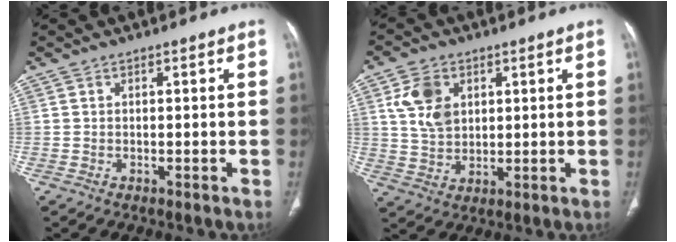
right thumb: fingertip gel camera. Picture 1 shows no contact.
{"total": 8.2, "force": [2.8, 5.9, 4.9], "torque": [-0.075, -0.011, 0.060]}